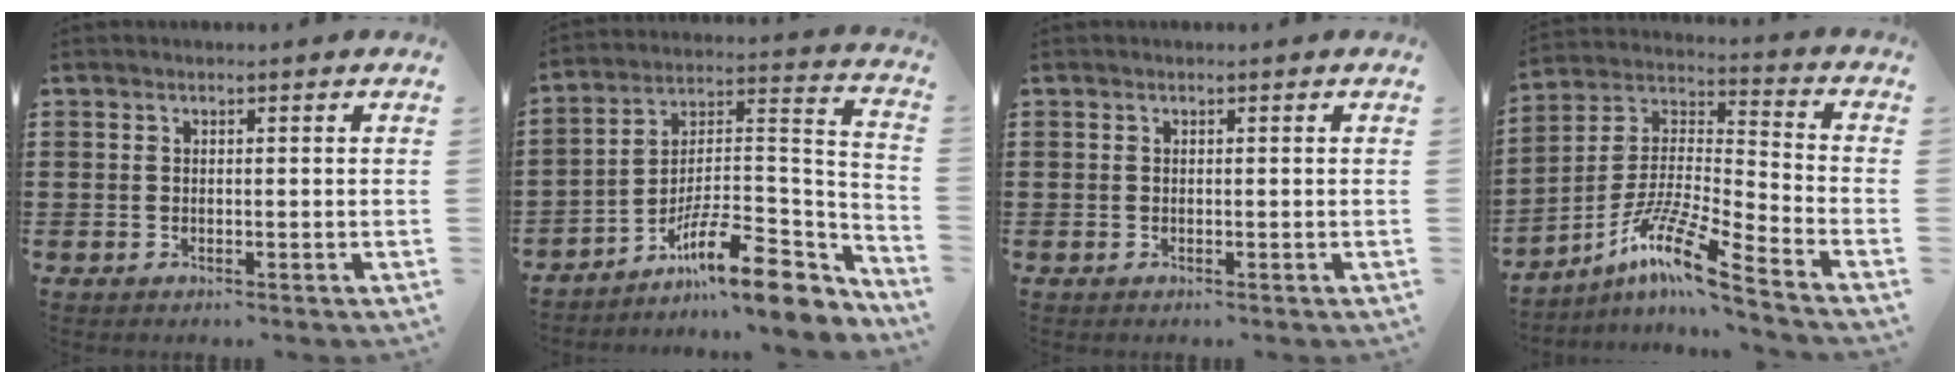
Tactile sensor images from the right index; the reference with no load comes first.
{"total": 13.2, "force": [-9.0, 3.3, 9.1], "torque": [-0.149, 0.014, -0.162]}
{"total": 0.0}
{"total": 11.9, "force": [-9.1, 0.4, 7.6], "torque": [-0.157, -0.003, -0.183]}